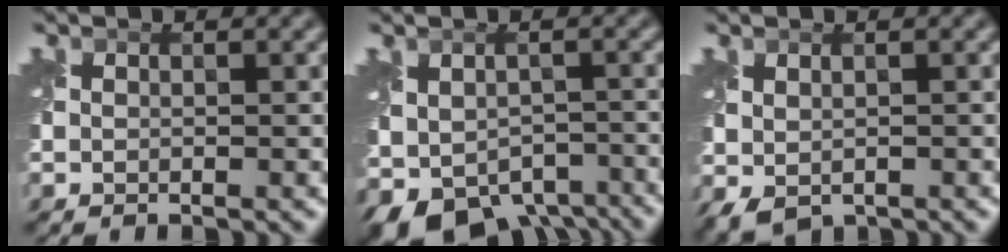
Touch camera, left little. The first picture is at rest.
{"total": 8.7, "force": [-5.4, 5.1, 4.4], "torque": [-0.072, -0.028, -0.072]}
{"total": 1.9, "force": [-0.3, 1.3, 1.3], "torque": [-0.033, -0.008, 0.000]}